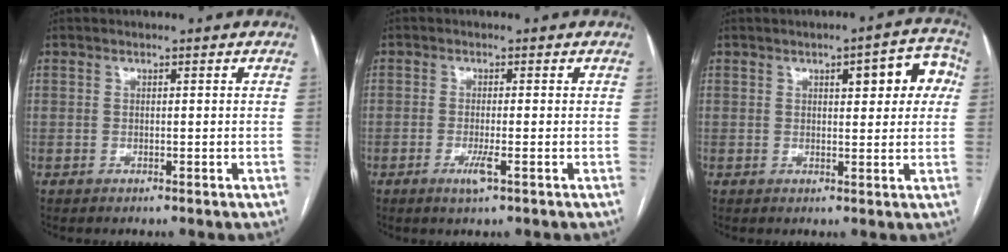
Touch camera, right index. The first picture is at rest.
{"total": 2.7, "force": [-1.2, 0.0, 2.4], "torque": [-0.046, -0.006, -0.022]}
{"total": 7.6, "force": [2.2, 2.4, 6.9], "torque": [-0.073, 0.023, 0.022]}